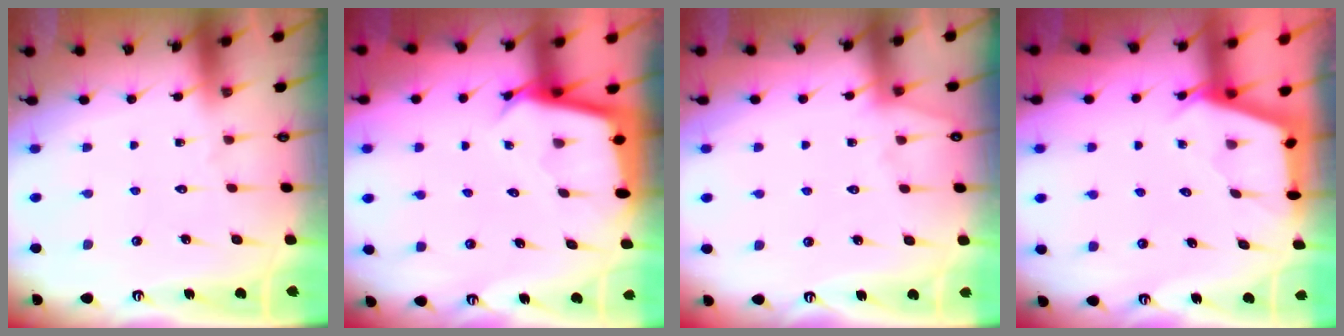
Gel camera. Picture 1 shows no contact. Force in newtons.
{"total": 2.8, "press": 2.8, "slide": 0.0}
{"total": 3.6, "press": 3.5, "slide": 0.4}
{"total": 2.7, "press": 2.7, "slide": 0.3}